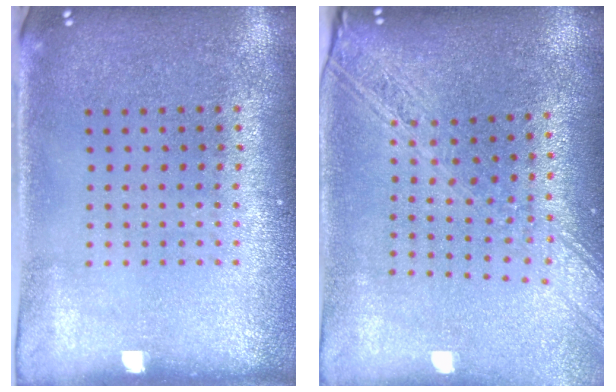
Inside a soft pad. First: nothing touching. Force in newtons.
{"total": 2.3, "press": 1.9, "slide": 1.3}